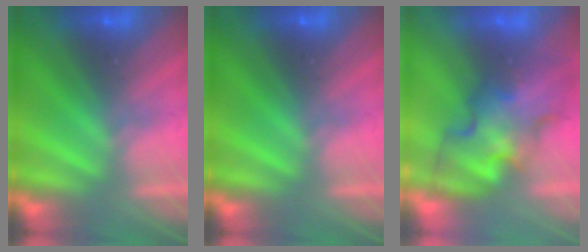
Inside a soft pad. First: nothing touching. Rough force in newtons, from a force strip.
{"total": 0.0}
{"total": 3.8}